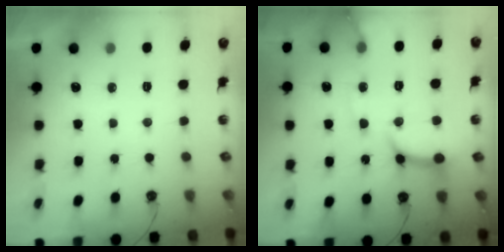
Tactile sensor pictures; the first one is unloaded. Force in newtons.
{"total": 13.6, "press": 13.5, "slide": 1.8}